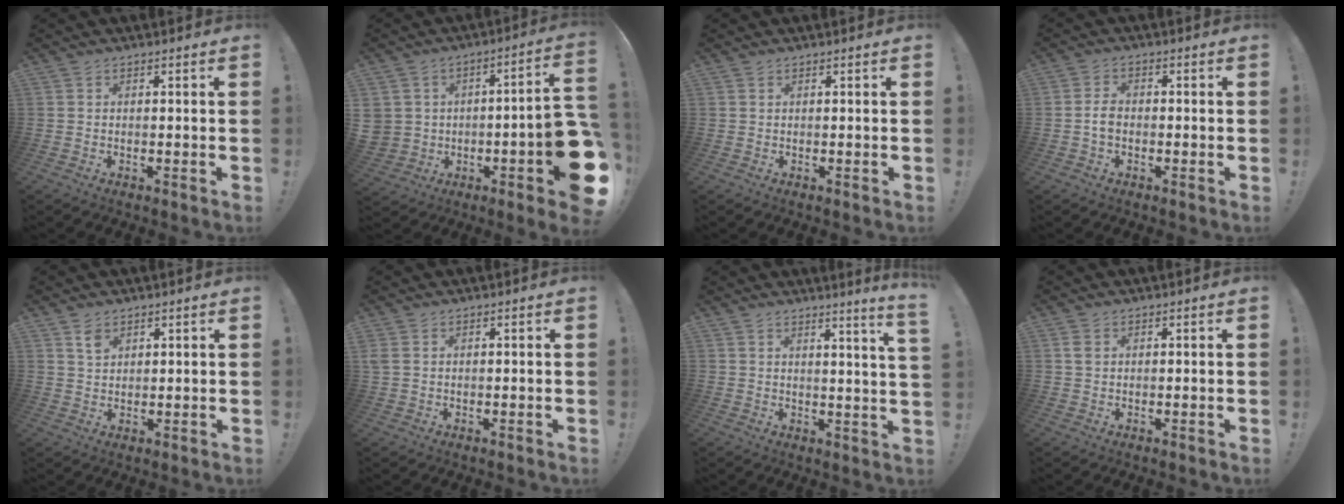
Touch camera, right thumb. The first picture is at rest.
{"total": 10.9, "force": [-3.3, 6.6, 8.1], "torque": [-0.114, 0.022, -0.051]}
{"total": 0.0}
{"total": 3.4, "force": [-0.8, 2.2, 2.5], "torque": [-0.040, 0.005, -0.016]}
{"total": 4.0, "force": [2.6, 2.6, 1.6], "torque": [-0.022, -0.012, 0.047]}
{"total": 2.0, "force": [0.7, 1.3, 1.3], "torque": [-0.032, 0.007, 0.016]}
{"total": 4.9, "force": [2.8, -1.4, 3.7], "torque": [-0.043, -0.031, 0.039]}
{"total": 1.8, "force": [0.7, 1.3, 1.1], "torque": [-0.018, 0.001, 0.012]}